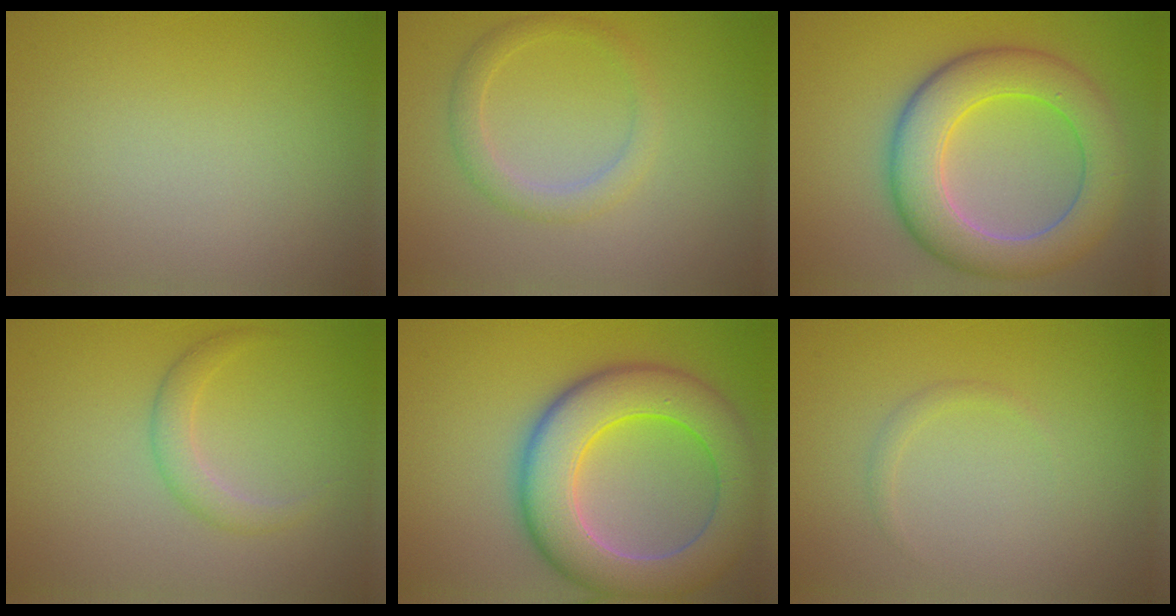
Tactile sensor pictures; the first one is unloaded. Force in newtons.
{"total": 2.2, "press": 2.2, "slide": 0.1}
{"total": 8.3, "press": 8.3, "slide": 0.2}
{"total": 1.9, "press": 1.9, "slide": 0.2}
{"total": 10.0, "press": 10.0, "slide": 0.6}
{"total": 0.7, "press": 0.7, "slide": 0.0}